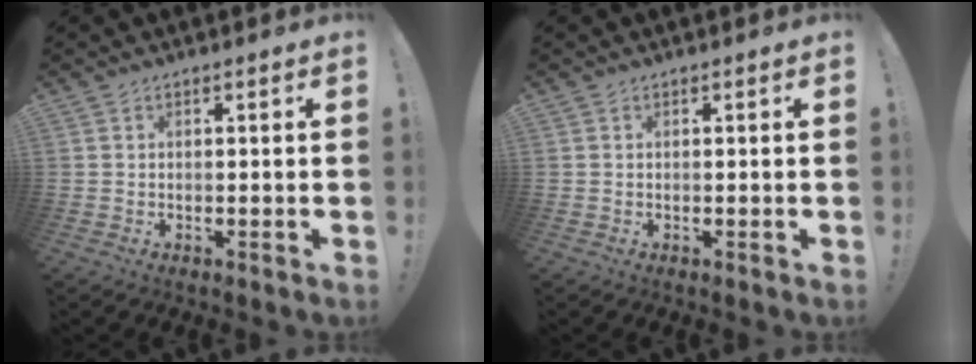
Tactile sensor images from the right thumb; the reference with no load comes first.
{"total": 0.0}